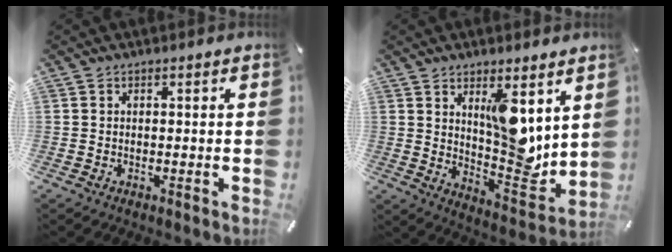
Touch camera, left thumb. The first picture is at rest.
{"total": 11.0, "force": [5.3, 4.9, 8.4], "torque": [-0.094, -0.055, 0.098]}